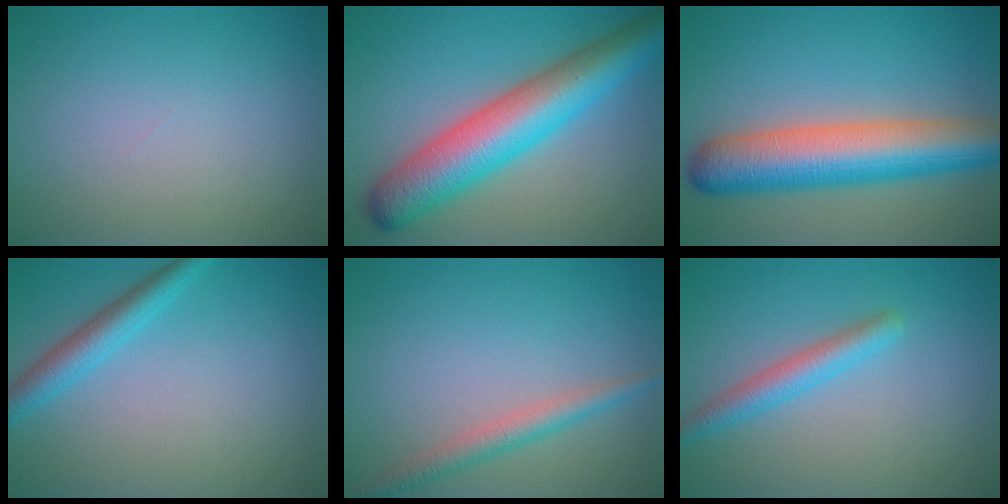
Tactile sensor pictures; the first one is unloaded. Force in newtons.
{"total": 9.5, "press": 9.5, "slide": 0.2}
{"total": 9.5, "press": 9.5, "slide": 0.2}
{"total": 3.0, "press": 3.0, "slide": 0.0}
{"total": 2.5, "press": 2.5, "slide": 0.1}
{"total": 2.8, "press": 2.8, "slide": 0.2}